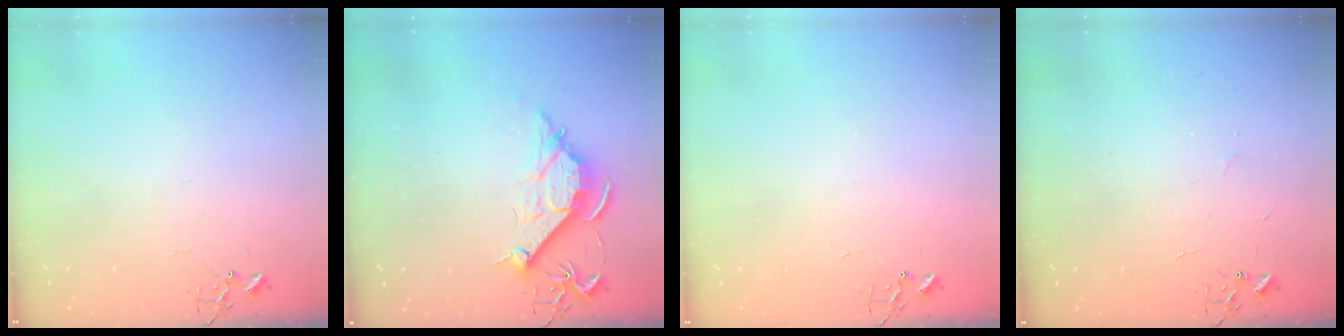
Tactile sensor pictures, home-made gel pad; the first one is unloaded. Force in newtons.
{"total": 11.6, "press": 11.6, "slide": 0.9}
{"total": 1.5, "press": 1.5, "slide": 0.3}
{"total": 2.3, "press": 2.3, "slide": 0.3}